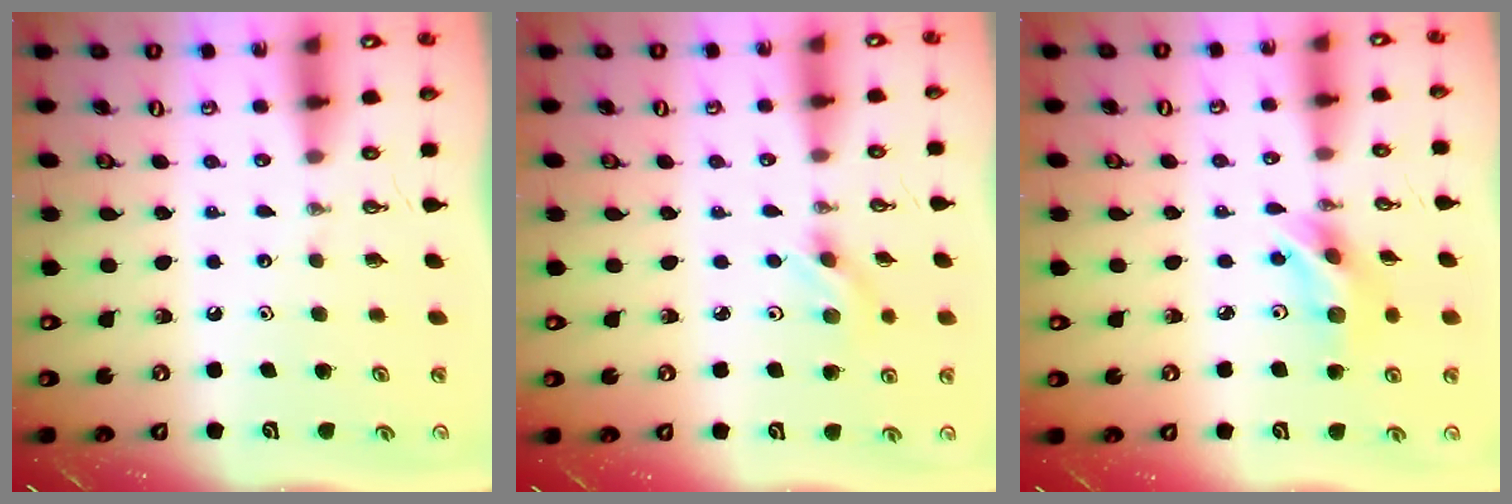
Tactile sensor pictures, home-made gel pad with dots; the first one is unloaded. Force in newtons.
{"total": 3.2, "press": 2.9, "slide": 1.4}
{"total": 10.7, "press": 10.1, "slide": 3.6}